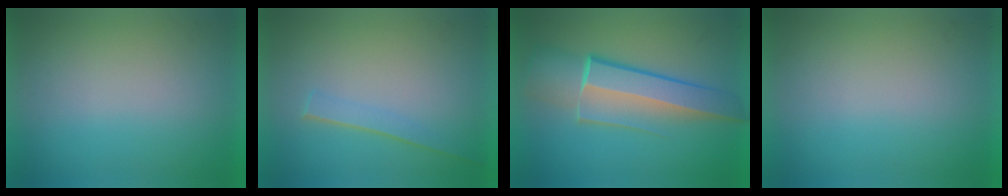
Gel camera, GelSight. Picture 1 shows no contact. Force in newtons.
{"total": 1.4}
{"total": 6.2}
{"total": 0.0}